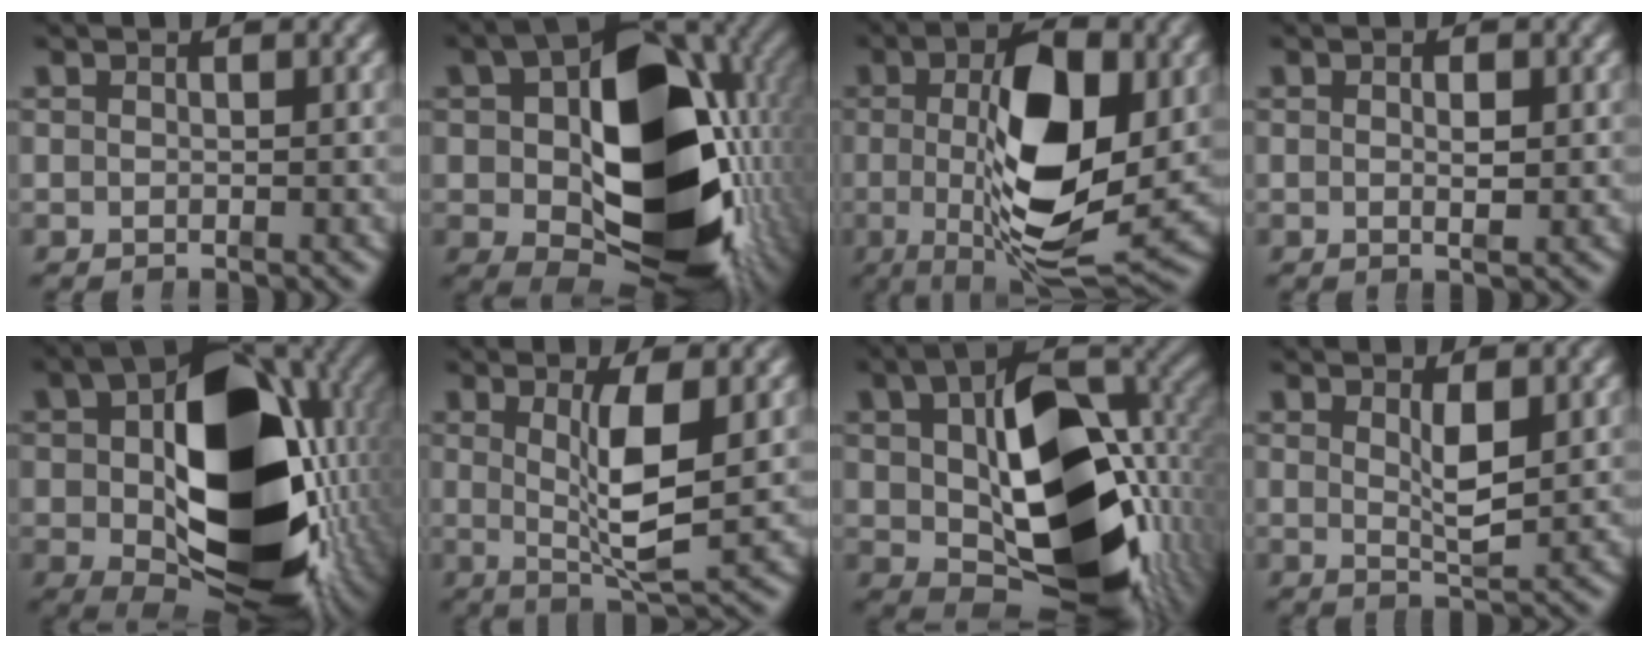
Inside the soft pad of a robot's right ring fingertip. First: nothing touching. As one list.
[{"total": 21.4, "force": [-2.2, 13.1, 16.8], "torque": [-0.273, -0.054, -0.004]}, {"total": 12.4, "force": [0.1, 4.9, 11.4], "torque": [-0.185, -0.025, 0.010]}, {"total": 1.5, "force": [0.0, 0.6, 1.4], "torque": [-0.020, -0.005, -0.001]}, {"total": 23.5, "force": [-2.7, 14.1, 18.6], "torque": [-0.306, -0.052, -0.013]}, {"total": 5.5, "force": [0.8, 0.7, 5.4], "torque": [-0.090, -0.016, 0.024]}, {"total": 17.4, "force": [-1.5, 10.0, 14.2], "torque": [-0.221, -0.049, 0.008]}, {"total": 2.4, "force": [0.8, 0.0, 2.2], "torque": [-0.034, -0.016, 0.024]}]